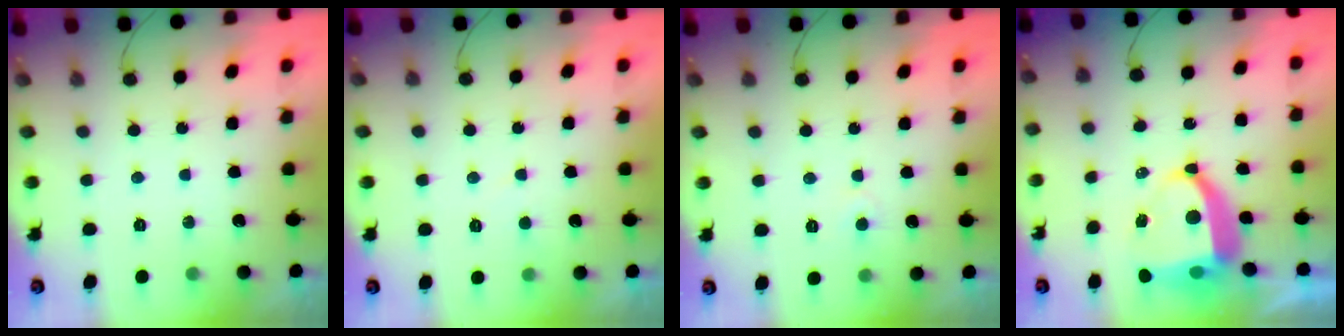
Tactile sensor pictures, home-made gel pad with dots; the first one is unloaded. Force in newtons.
{"total": 2.5, "press": 2.5, "slide": 0.2}
{"total": 2.7, "press": 2.7, "slide": 0.2}
{"total": 10.2, "press": 10.1, "slide": 1.2}